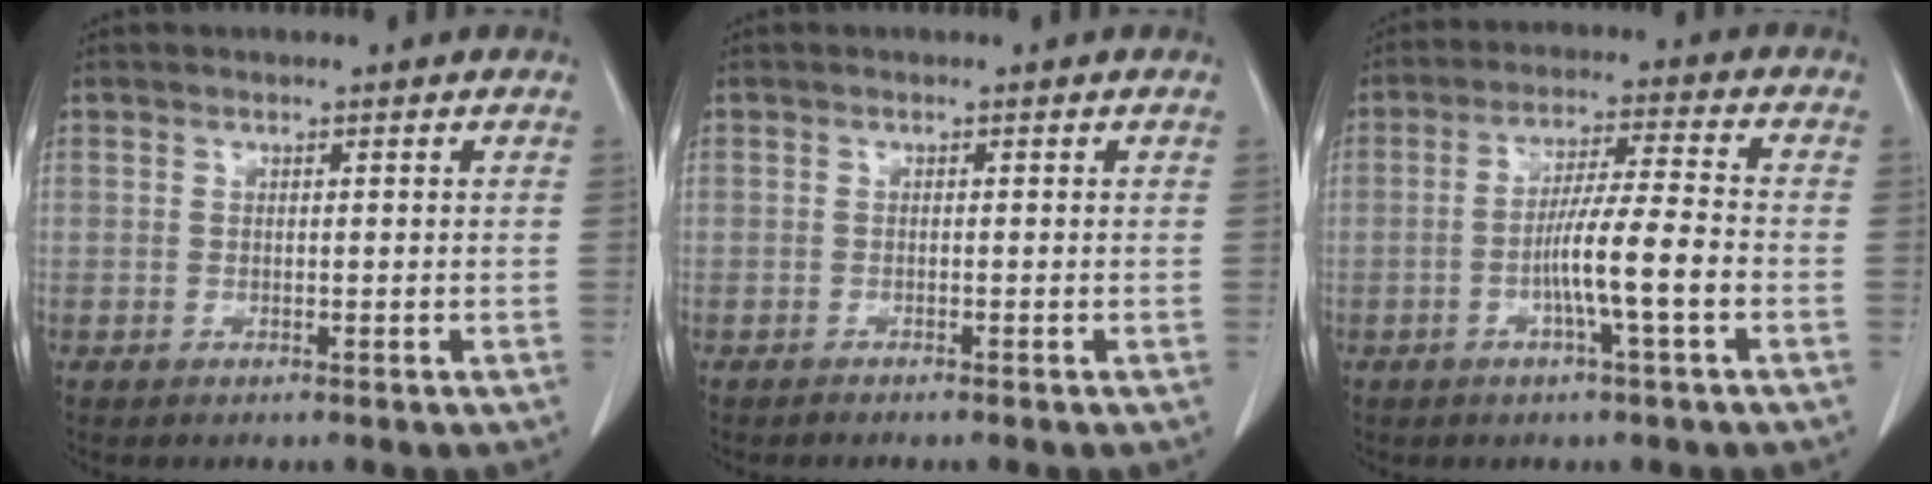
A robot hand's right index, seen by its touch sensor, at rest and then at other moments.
{"total": 1.1, "force": [-1.0, -0.1, 0.5], "torque": [-0.006, 0.000, -0.013]}
{"total": 8.2, "force": [-2.5, -0.3, 7.8], "torque": [-0.141, 0.004, -0.044]}